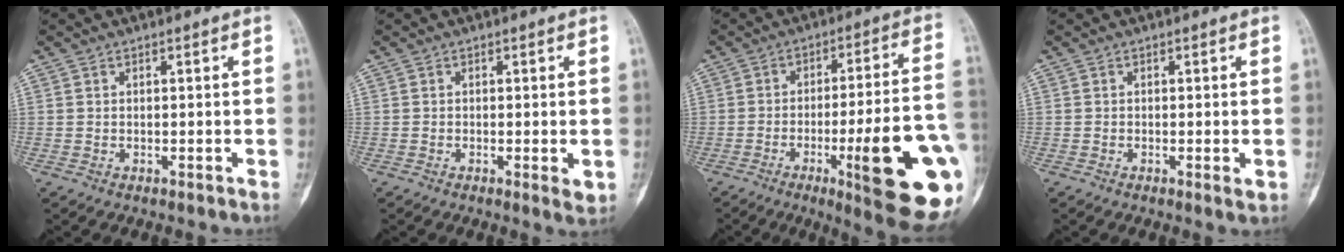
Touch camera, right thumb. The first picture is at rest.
{"total": 2.3, "force": [-0.4, 0.6, 2.2], "torque": [-0.035, -0.008, -0.007]}
{"total": 22.0, "force": [-6.8, 3.6, 20.7], "torque": [-0.237, 0.008, -0.086]}
{"total": 1.5, "force": [-0.3, 0.3, 1.4], "torque": [-0.025, -0.006, -0.006]}